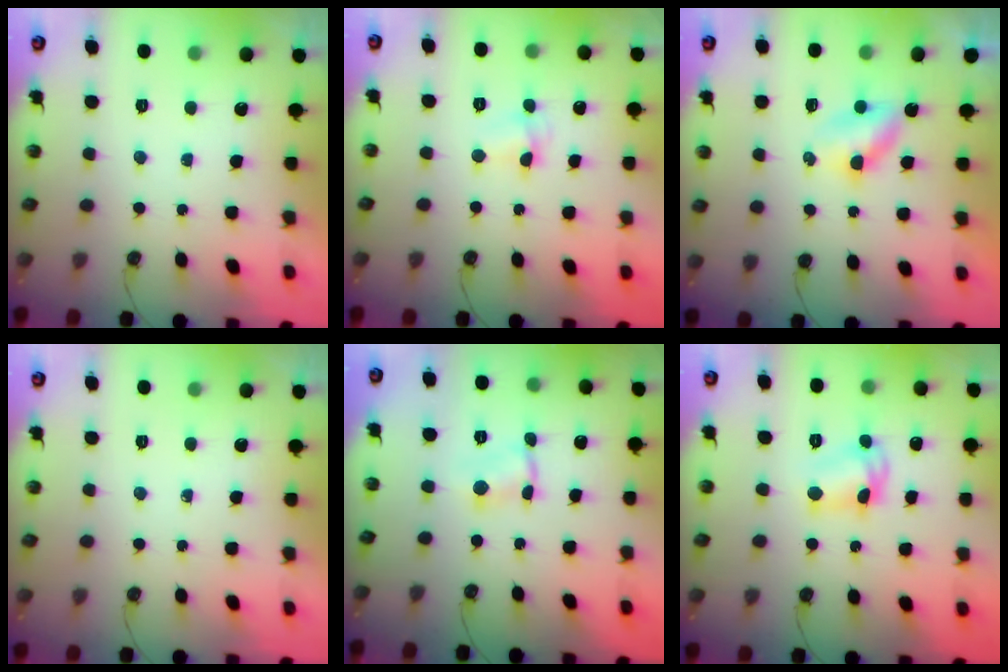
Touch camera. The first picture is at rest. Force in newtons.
{"total": 2.8, "press": 2.8, "slide": 0.5}
{"total": 3.8, "press": 3.8, "slide": 0.5}
{"total": 0.0}
{"total": 1.1, "press": 1.0, "slide": 0.2}
{"total": 9.1, "press": 9.1, "slide": 0.9}